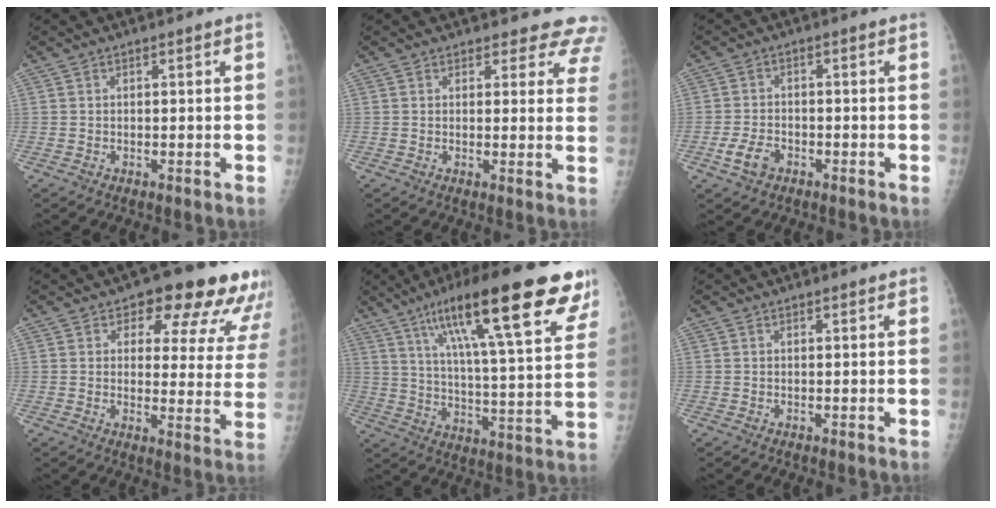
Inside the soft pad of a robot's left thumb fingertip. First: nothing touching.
{"total": 8.3, "force": [7.5, 3.5, 0.8], "torque": [0.048, -0.034, 0.055]}
{"total": 4.3, "force": [-2.2, 2.7, 2.5], "torque": [-0.048, 0.012, -0.038]}
{"total": 16.1, "force": [12.3, 7.2, 7.6], "torque": [-0.028, -0.062, 0.128]}
{"total": 26.7, "force": [15.6, 5.6, 20.9], "torque": [-0.300, -0.030, 0.241]}
{"total": 0.8, "force": [0.7, 0.2, 0.3], "torque": [-0.004, -0.002, 0.012]}